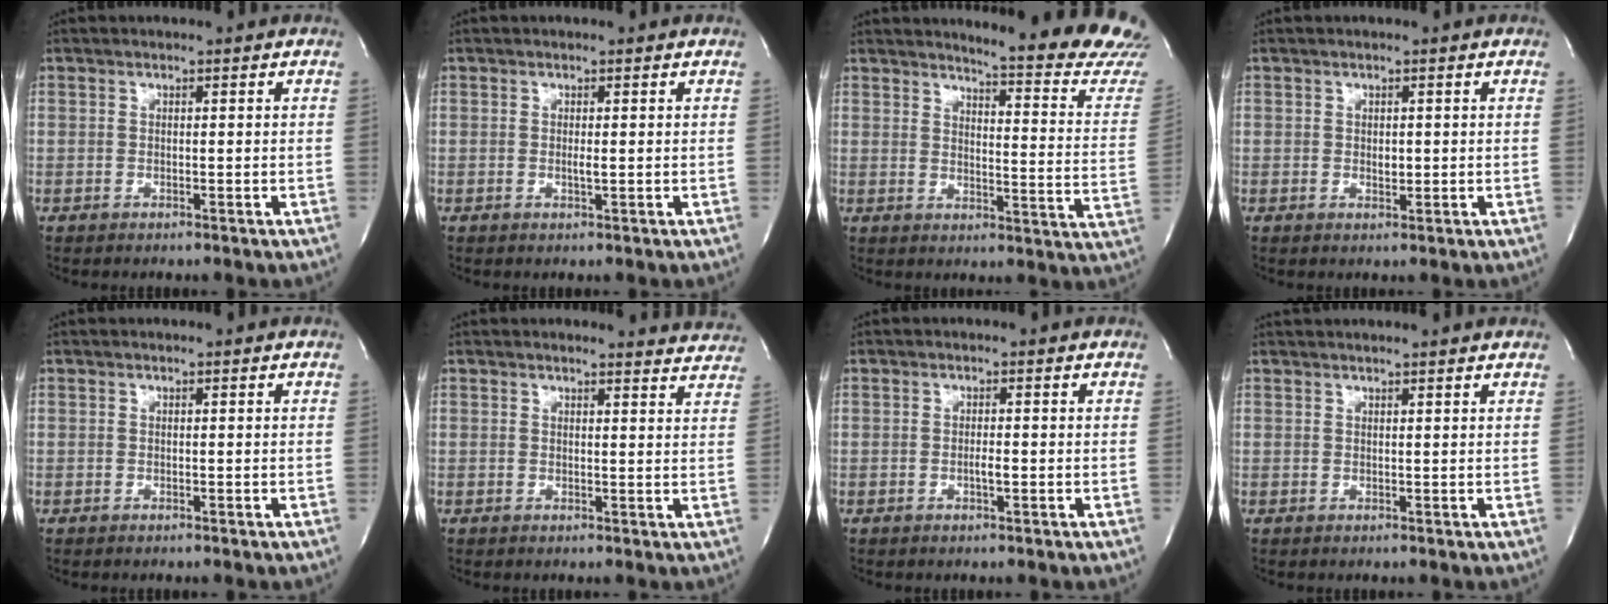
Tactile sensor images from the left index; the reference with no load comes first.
{"total": 0.8, "force": [0.0, 0.0, 0.8], "torque": [-0.020, -0.003, 0.000]}
{"total": 19.5, "force": [18.8, -0.2, 5.3], "torque": [-0.069, -0.145, 0.200]}
{"total": 1.1, "force": [0.1, 0.7, 0.9], "torque": [-0.013, -0.001, 0.003]}
{"total": 0.0}
{"total": 7.3, "force": [7.2, 0.9, 0.4], "torque": [0.015, -0.024, 0.052]}
{"total": 1.3, "force": [-0.4, 0.2, 1.2], "torque": [-0.024, -0.001, -0.006]}
{"total": 7.5, "force": [7.0, 0.1, 2.6], "torque": [-0.038, 0.031, 0.076]}